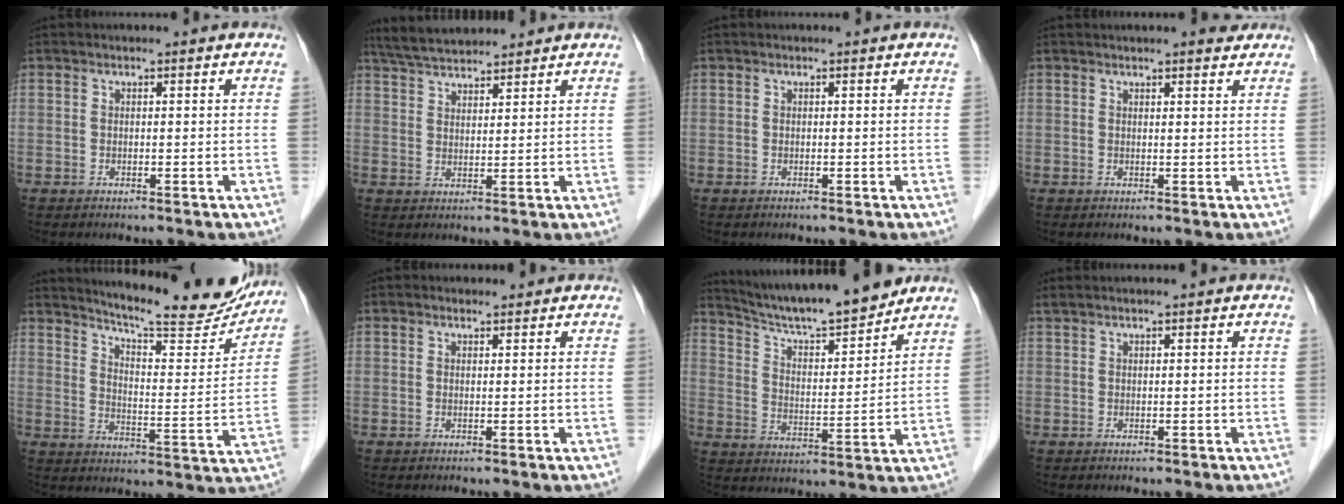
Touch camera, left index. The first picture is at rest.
{"total": 7.5, "force": [6.9, 1.3, 2.7], "torque": [-0.053, 0.027, 0.128]}
{"total": 0.0}
{"total": 4.3, "force": [3.8, 0.7, 1.8], "torque": [-0.024, 0.010, 0.044]}
{"total": 20.1, "force": [18.4, 2.3, 7.7], "torque": [-0.111, -0.046, 0.242]}
{"total": 0.7, "force": [0.5, 0.4, 0.1], "torque": [-0.007, 0.000, 0.007]}
{"total": 14.1, "force": [13.0, 0.6, 5.5], "torque": [-0.097, -0.002, 0.218]}
{"total": 0.9, "force": [0.7, -0.1, 0.6], "torque": [-0.013, 0.014, 0.020]}